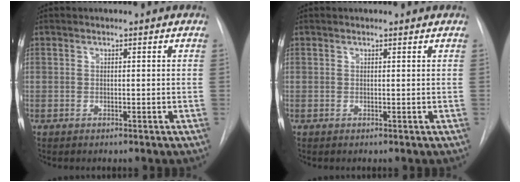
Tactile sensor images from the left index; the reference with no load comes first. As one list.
[{"total": 0.8, "force": [0.8, 0.1, 0.1], "torque": [-0.009, 0.003, 0.010]}]